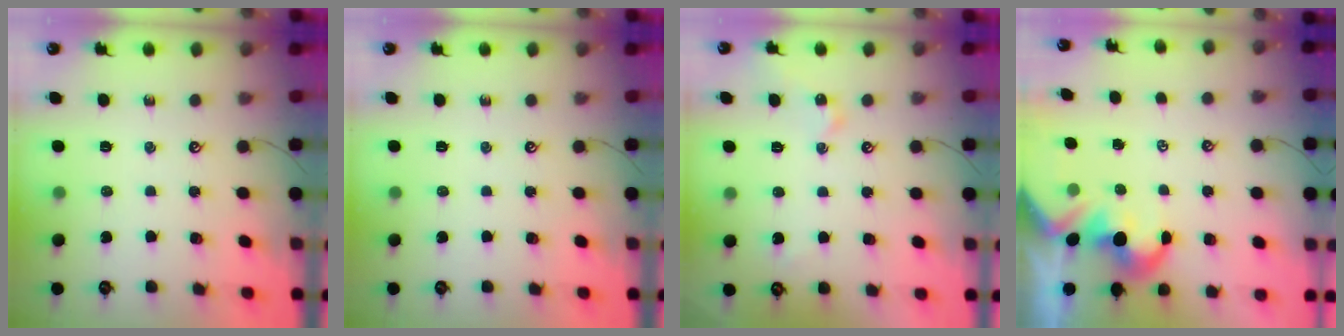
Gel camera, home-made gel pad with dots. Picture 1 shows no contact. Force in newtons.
{"total": 0.0}
{"total": 2.3, "press": 2.3, "slide": 0.2}
{"total": 1.7, "press": 1.5, "slide": 0.8}